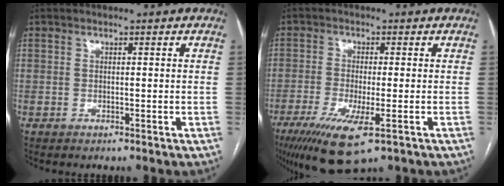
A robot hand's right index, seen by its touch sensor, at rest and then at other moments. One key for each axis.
{"total": 10.2, "fx": -5.3, "fy": 2.1, "fz": 8.5, "tx": -0.151, "ty": -0.029, "tz": -0.085}